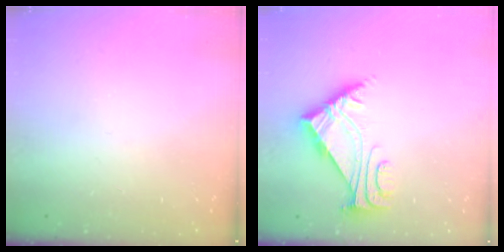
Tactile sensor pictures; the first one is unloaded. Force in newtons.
{"total": 6.3, "press": 6.2, "slide": 0.8}